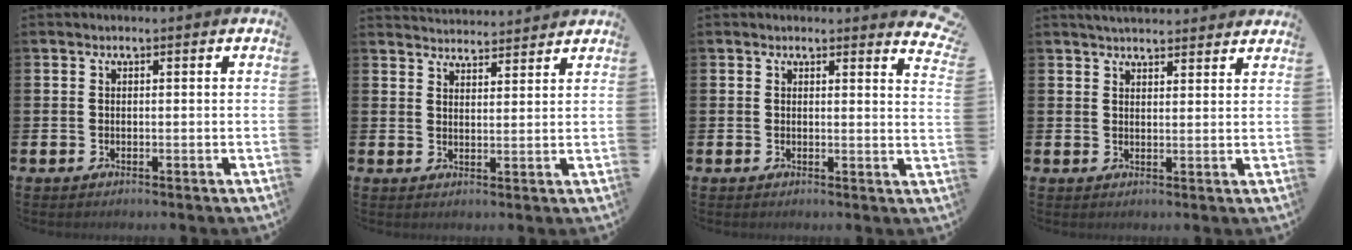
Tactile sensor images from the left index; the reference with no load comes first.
{"total": 3.7, "force": [3.6, 0.2, -0.3], "torque": [-0.002, -0.024, 0.066]}
{"total": 2.4, "force": [2.4, 0.2, 0.2], "torque": [0.007, -0.019, 0.039]}
{"total": 3.6, "force": [3.5, 0.5, 0.3], "torque": [-0.012, -0.016, 0.065]}